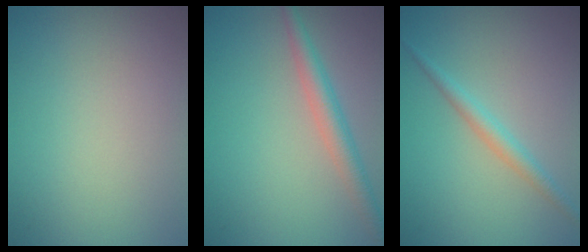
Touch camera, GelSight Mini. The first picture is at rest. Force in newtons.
{"total": 2.8, "press": 2.8, "slide": 0.1}
{"total": 1.8, "press": 1.8, "slide": 0.0}